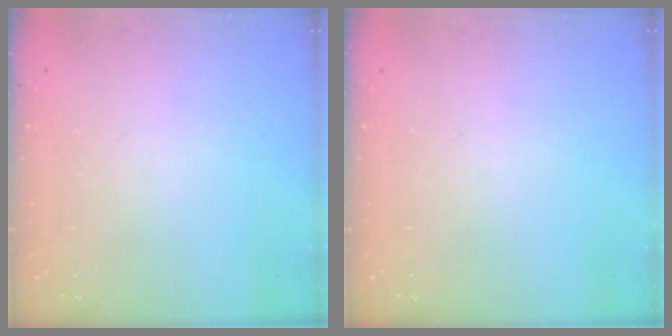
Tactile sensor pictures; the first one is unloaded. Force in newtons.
{"total": 0.0}